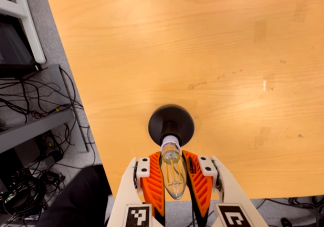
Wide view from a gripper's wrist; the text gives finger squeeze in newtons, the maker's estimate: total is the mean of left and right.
{"total": 22.9, "left": 23.6, "right": 22.1}